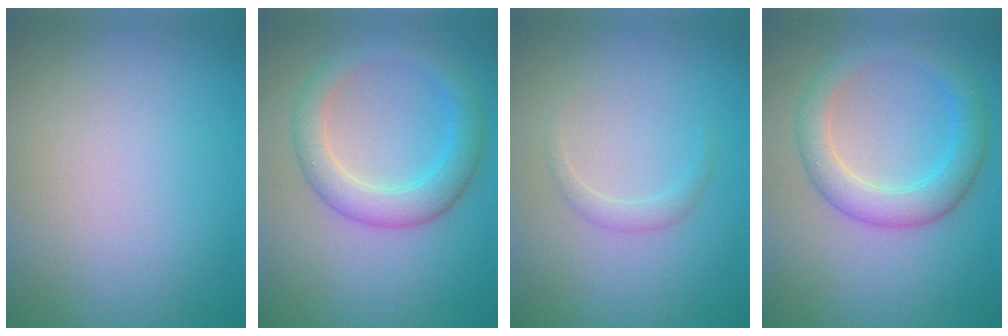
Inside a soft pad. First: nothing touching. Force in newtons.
{"total": 4.0, "press": 4.0, "slide": 0.1}
{"total": 1.1, "press": 1.1, "slide": 0.1}
{"total": 4.0, "press": 4.0, "slide": 0.1}